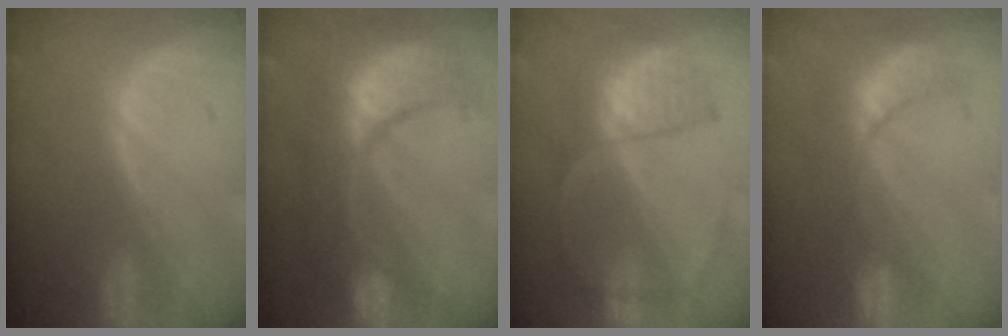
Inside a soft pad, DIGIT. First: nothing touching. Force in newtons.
{"total": 12.5, "press": 12.4, "slide": 1.4}
{"total": 6.5, "press": 6.3, "slide": 1.3}
{"total": 8.6, "press": 7.6, "slide": 4.0}